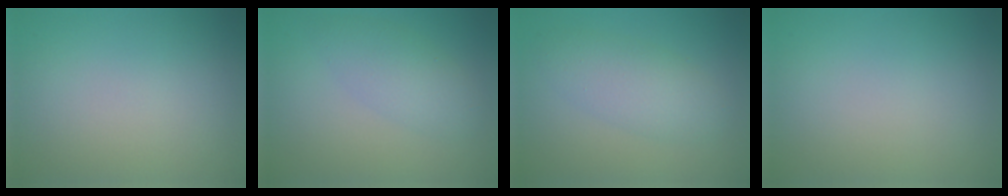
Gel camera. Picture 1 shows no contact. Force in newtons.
{"total": 3.1, "press": 3.1, "slide": 0.0}
{"total": 3.7, "press": 3.7, "slide": 0.0}
{"total": 0.0}